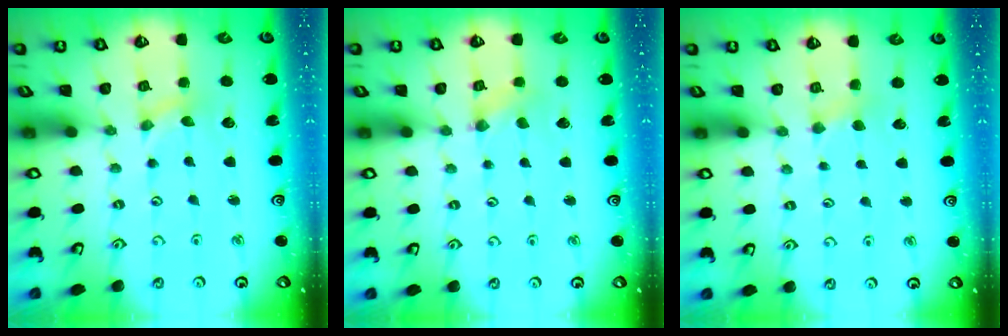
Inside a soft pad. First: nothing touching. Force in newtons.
{"total": 0.0}
{"total": 3.2, "press": 3.2, "slide": 0.4}